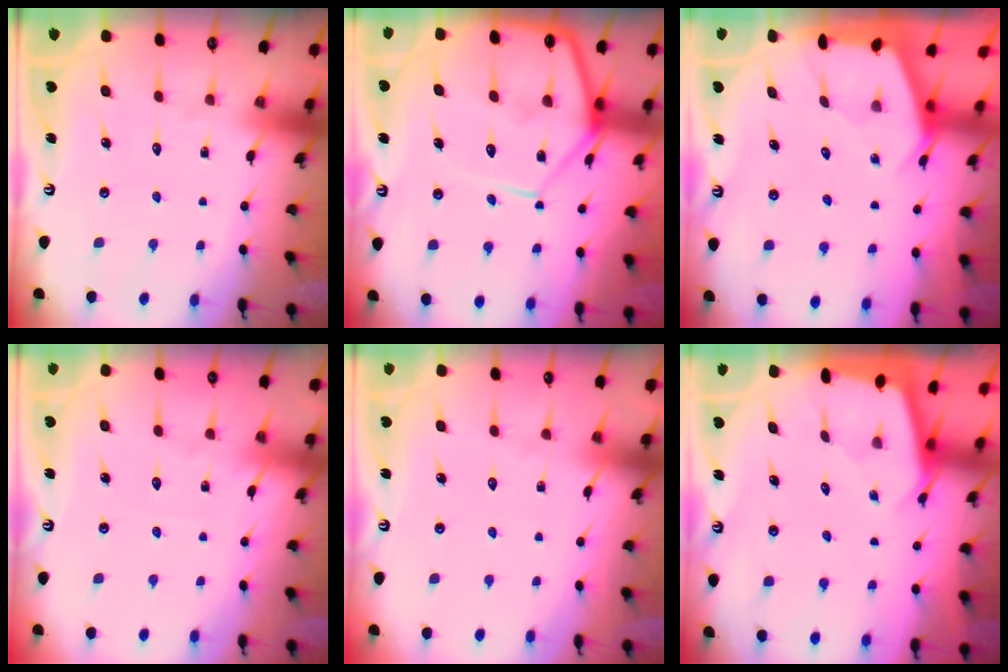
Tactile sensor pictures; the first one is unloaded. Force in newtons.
{"total": 15.2, "press": 15.1, "slide": 1.4}
{"total": 2.6, "press": 2.5, "slide": 0.3}
{"total": 3.5, "press": 3.5, "slide": 0.5}
{"total": 1.8, "press": 1.8, "slide": 0.4}
{"total": 1.9, "press": 1.9, "slide": 0.2}